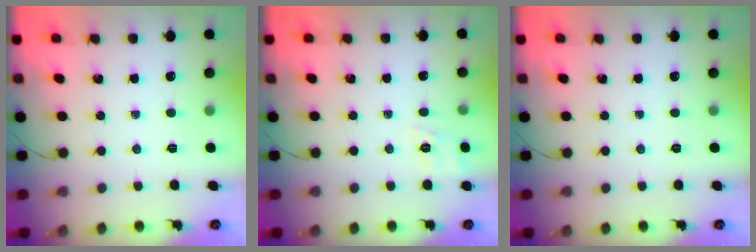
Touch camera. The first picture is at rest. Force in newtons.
{"total": 3.3, "press": 2.8, "slide": 1.8}
{"total": 0.0}